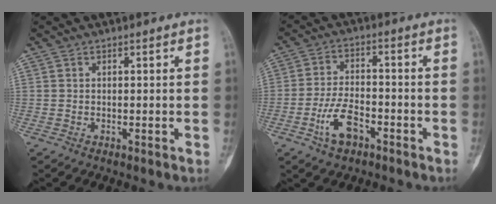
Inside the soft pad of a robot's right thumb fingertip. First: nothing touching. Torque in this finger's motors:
{"motor_torque": [-0.02, 0.00, 0.26, 0.28, 0.01]}